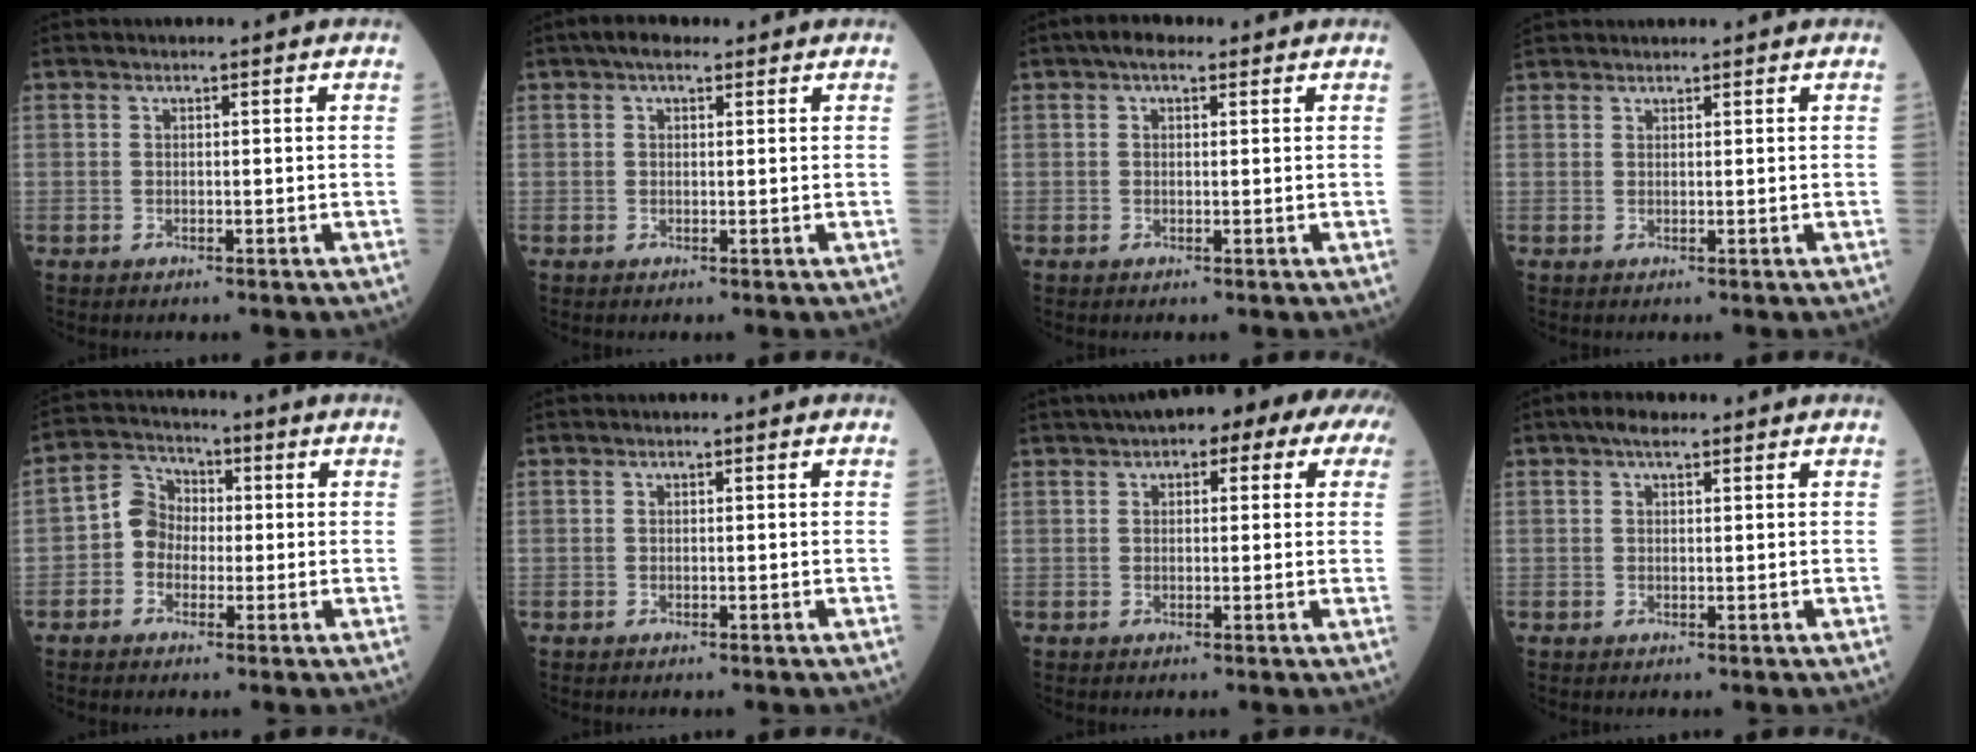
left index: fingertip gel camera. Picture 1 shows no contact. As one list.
[{"total": 2.7, "force": [1.8, 1.2, 1.6], "torque": [-0.030, 0.019, 0.026]}, {"total": 2.4, "force": [1.5, 1.2, 1.5], "torque": [-0.028, 0.018, 0.020]}, {"total": 2.2, "force": [2.1, 0.5, 0.3], "torque": [-0.005, 0.026, 0.037]}, {"total": 5.2, "force": [-0.7, 4.6, 2.4], "torque": [-0.048, 0.021, -0.023]}, {"total": 0.0}, {"total": 13.2, "force": [7.5, 4.6, 9.8], "torque": [-0.130, 0.056, 0.088]}, {"total": 2.3, "force": [1.5, 0.8, 1.6], "torque": [-0.030, 0.016, 0.022]}]